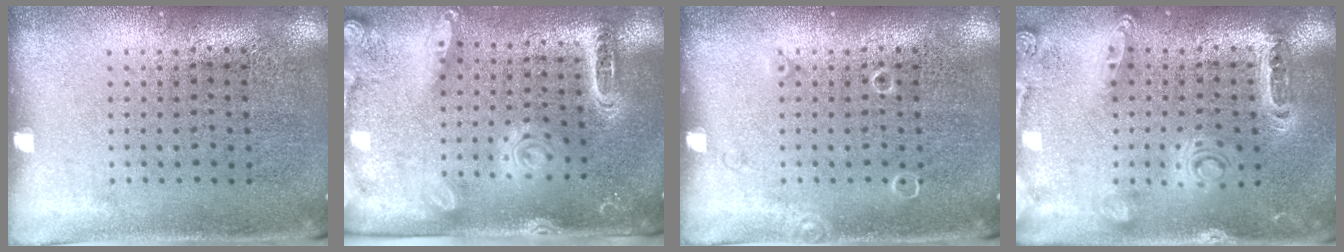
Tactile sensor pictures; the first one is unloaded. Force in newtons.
{"total": 2.3, "press": 2.0, "slide": 1.2}
{"total": 0.6, "press": 0.6, "slide": 0.1}
{"total": 1.0, "press": 1.0, "slide": 0.3}